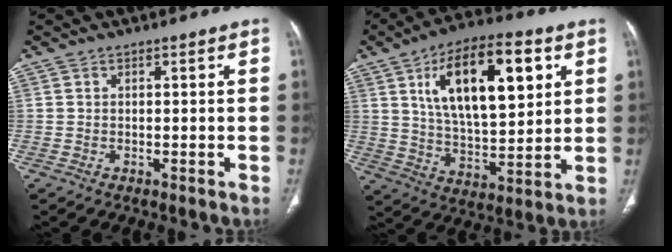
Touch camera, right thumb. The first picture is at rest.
{"total": 20.9, "force": [7.5, 9.1, 17.3], "torque": [-0.252, -0.020, 0.128]}